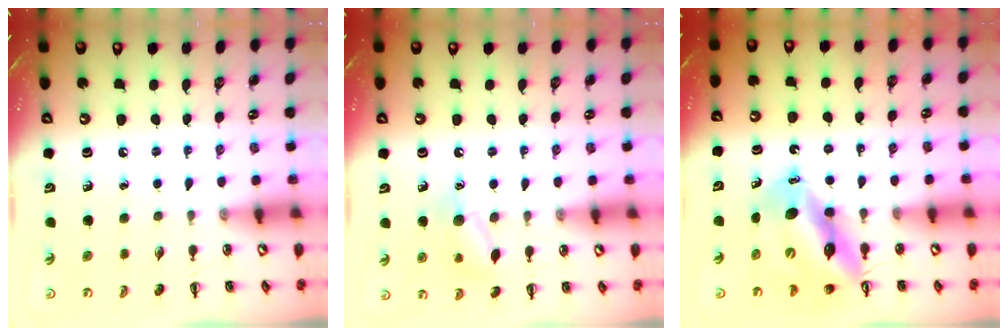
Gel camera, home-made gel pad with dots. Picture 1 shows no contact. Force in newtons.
{"total": 10.0, "press": 9.9, "slide": 1.5}
{"total": 12.8, "press": 12.3, "slide": 3.8}